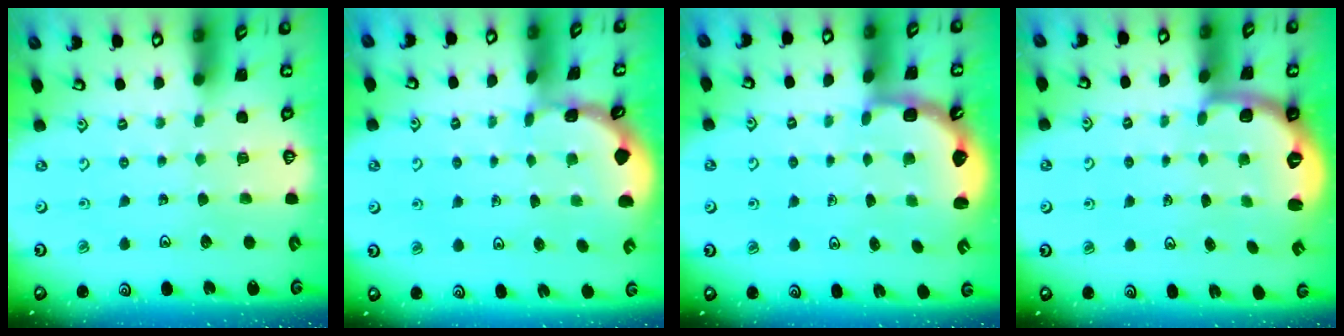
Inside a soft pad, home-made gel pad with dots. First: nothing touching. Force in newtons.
{"total": 0.7, "press": 0.7, "slide": 0.3}
{"total": 2.4, "press": 2.1, "slide": 1.3}
{"total": 2.7, "press": 1.7, "slide": 2.1}